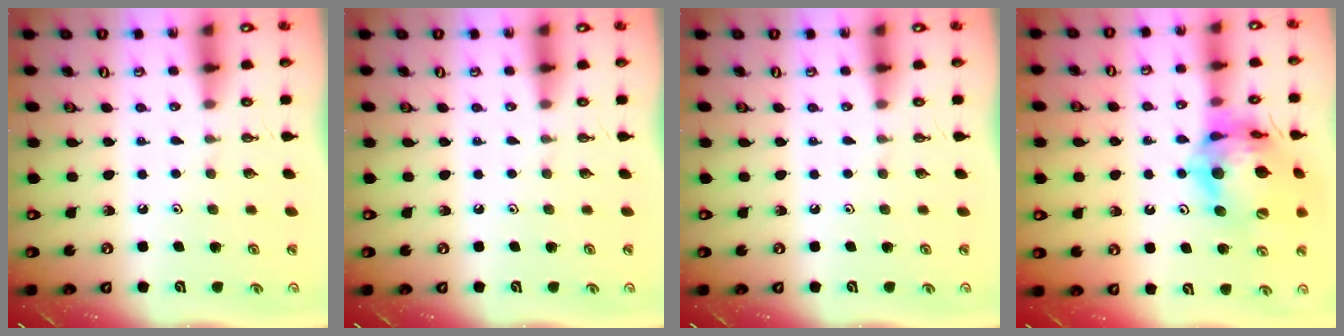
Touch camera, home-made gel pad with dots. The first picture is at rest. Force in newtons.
{"total": 0.0}
{"total": 0.0}
{"total": 18.5, "press": 18.4, "slide": 2.1}